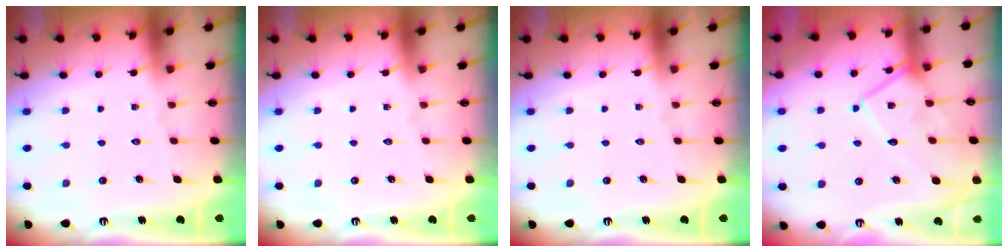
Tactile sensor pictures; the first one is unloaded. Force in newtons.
{"total": 0.0}
{"total": 0.0}
{"total": 12.5, "press": 12.5, "slide": 1.0}